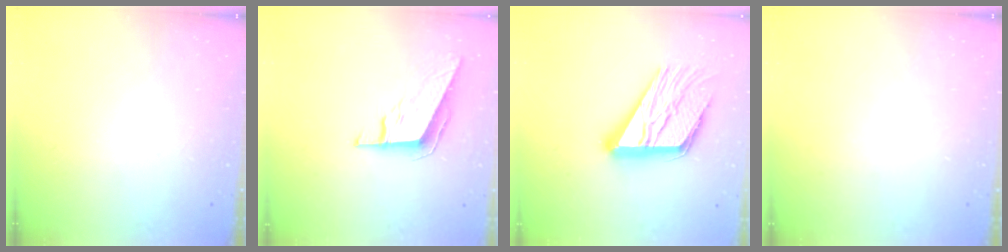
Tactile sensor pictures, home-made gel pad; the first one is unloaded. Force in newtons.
{"total": 8.6, "press": 8.6, "slide": 0.2}
{"total": 18.9, "press": 18.8, "slide": 1.9}
{"total": 0.0}